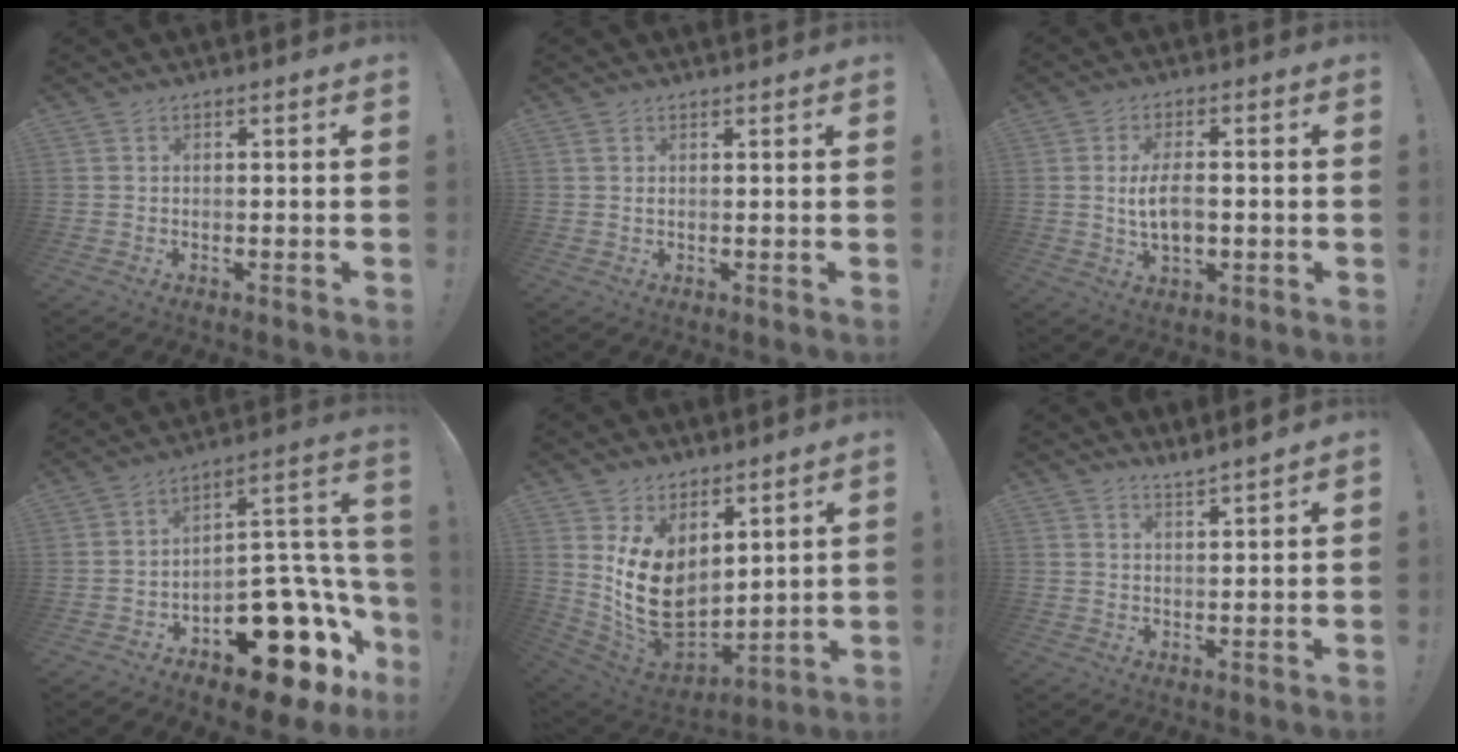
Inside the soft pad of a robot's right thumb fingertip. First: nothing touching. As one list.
[{"total": 1.1, "force": [0.9, 0.2, 0.5], "torque": [-0.005, -0.003, 0.016]}, {"total": 7.8, "force": [-0.3, 4.2, 6.6], "torque": [-0.106, -0.002, -0.008]}, {"total": 17.9, "force": [-9.7, 9.7, 11.4], "torque": [-0.106, 0.052, -0.145]}, {"total": 15.8, "force": [2.9, 11.3, 10.6], "torque": [-0.187, -0.044, 0.066]}, {"total": 3.3, "force": [3.1, -0.6, 1.1], "torque": [-0.014, -0.024, 0.052]}]